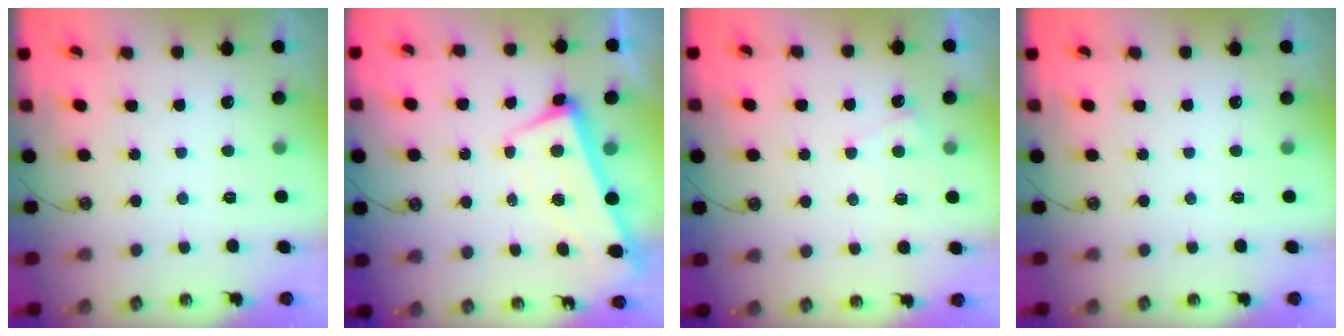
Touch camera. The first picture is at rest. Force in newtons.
{"total": 1.9, "press": 1.0, "slide": 1.6}
{"total": 4.4, "press": 4.4, "slide": 0.5}
{"total": 0.0}